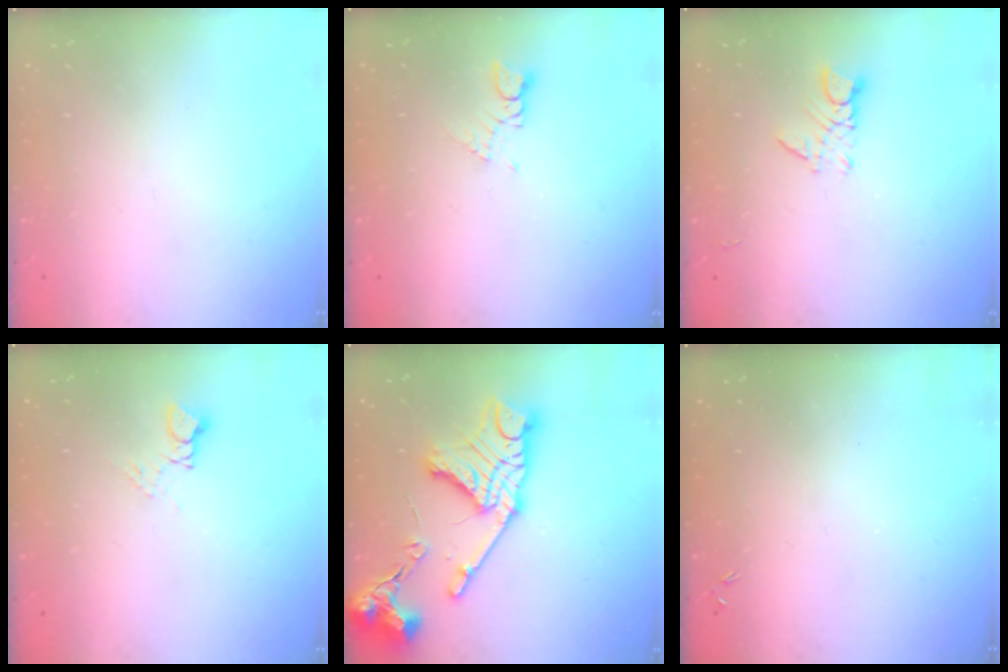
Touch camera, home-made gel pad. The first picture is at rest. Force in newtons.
{"total": 1.3, "press": 1.3, "slide": 0.2}
{"total": 3.8, "press": 3.8, "slide": 0.3}
{"total": 6.1, "press": 6.1, "slide": 0.6}
{"total": 20.6, "press": 20.5, "slide": 2.0}
{"total": 0.0}